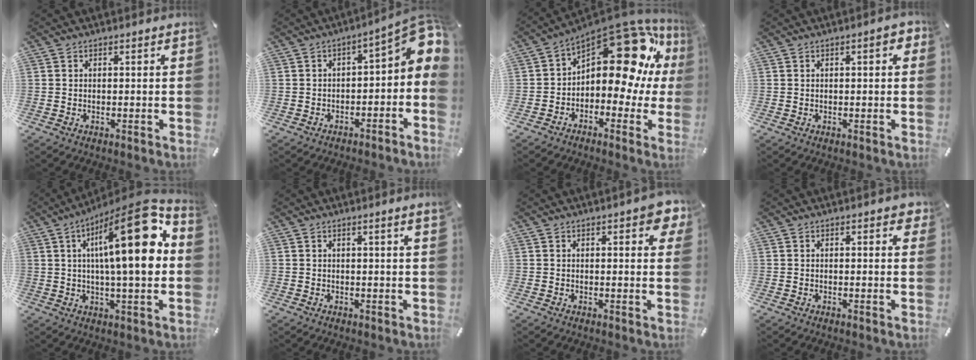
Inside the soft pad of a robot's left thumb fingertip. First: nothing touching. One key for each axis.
{"total": 8.5, "fx": 1.3, "fy": 3.9, "fz": 7.4, "tx": -0.082, "ty": -0.020, "tz": 0.018}
{"total": 18.7, "fx": 7.5, "fy": 10.1, "fz": 13.9, "tx": -0.177, "ty": -0.061, "tz": 0.124}
{"total": 3.3, "fx": 0.9, "fy": 1.0, "fz": 3.0, "tx": -0.044, "ty": 0.001, "tz": 0.010}
{"total": 22.9, "fx": 5.5, "fy": 6.6, "fz": 21.2, "tx": -0.323, "ty": -0.034, "tz": 0.071}
{"total": 2.2, "fx": 1.1, "fy": 0.0, "fz": 1.9, "tx": -0.035, "ty": -0.001, "tz": 0.018}
{"total": 4.9, "fx": 2.5, "fy": 1.8, "fz": 3.8, "tx": -0.047, "ty": -0.010, "tz": 0.038}
{"total": 1.9, "fx": 1.2, "fy": 0.7, "fz": 1.3, "tx": -0.014, "ty": -0.003, "tz": 0.018}